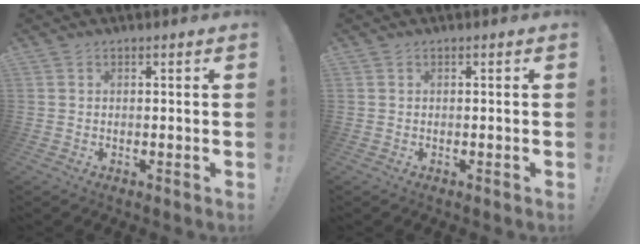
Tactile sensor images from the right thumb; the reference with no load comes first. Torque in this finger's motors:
{"motor_torque": [-0.32, -0.10, 0.06, 0.19, 0.00]}